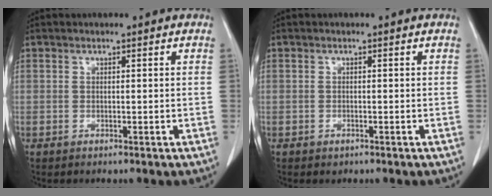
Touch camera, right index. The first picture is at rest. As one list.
[{"total": 0.5, "force": [-0.3, 0.4, 0.2], "torque": [-0.005, 0.001, -0.002]}]